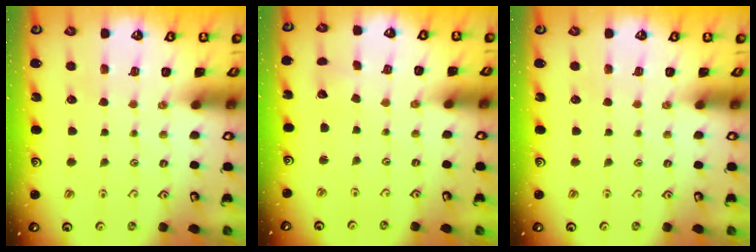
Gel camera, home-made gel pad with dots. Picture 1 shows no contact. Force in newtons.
{"total": 1.8, "press": 1.8, "slide": 0.1}
{"total": 0.0}